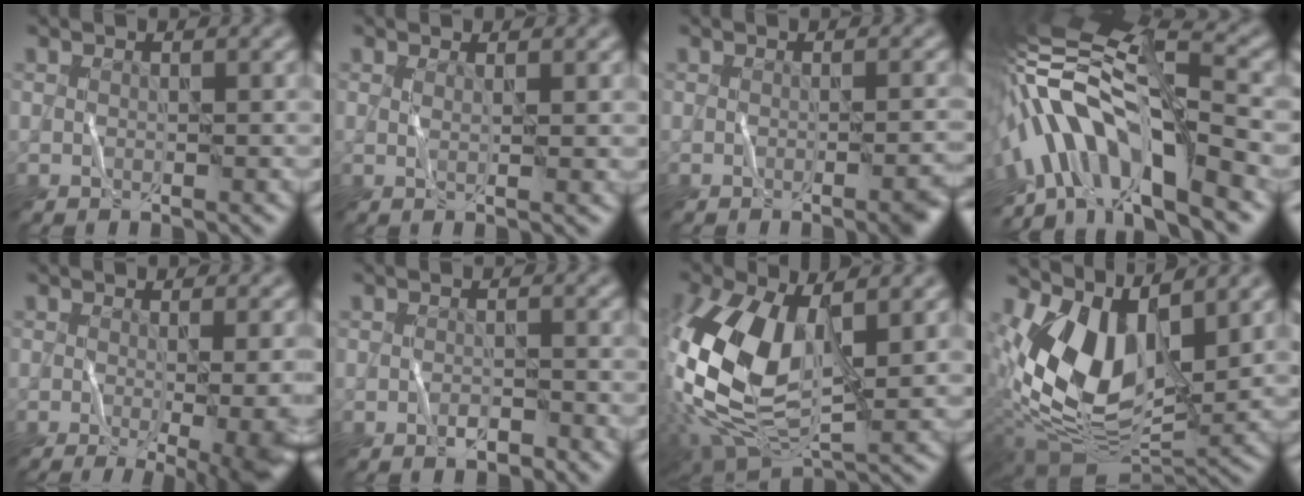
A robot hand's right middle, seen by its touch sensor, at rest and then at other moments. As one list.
[{"total": 0.9, "force": [0.3, 0.0, 0.9], "torque": [-0.021, 0.003, 0.005]}, {"total": 2.5, "force": [-0.9, 0.6, 2.3], "torque": [-0.015, 0.011, -0.004]}, {"total": 10.7, "force": [-5.3, 3.3, 8.7], "torque": [-0.151, 0.034, -0.091]}, {"total": 9.0, "force": [-1.6, 3.2, 8.3], "torque": [-0.064, 0.000, 0.000]}, {"total": 1.0, "force": [-1.0, -0.1, 0.3], "torque": [-0.016, 0.003, -0.010]}, {"total": 12.1, "force": [1.0, 6.7, 10.0], "torque": [-0.244, -0.006, 0.025]}, {"total": 9.4, "force": [2.8, 5.4, 7.2], "torque": [-0.149, -0.009, 0.065]}]